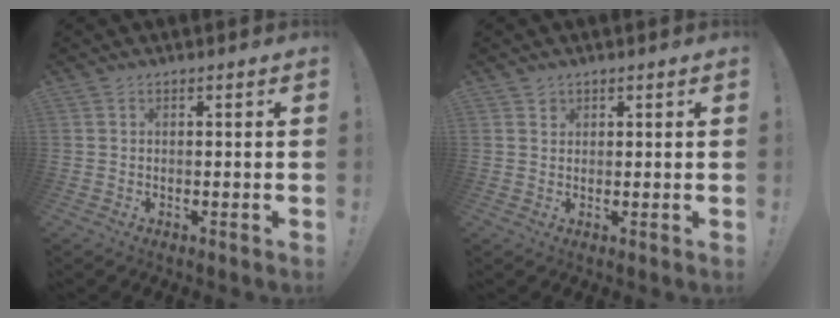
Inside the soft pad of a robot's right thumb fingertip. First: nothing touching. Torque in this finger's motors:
{"motor_torque": [-0.17, 0.14, -0.06, 0.10, 0.06]}